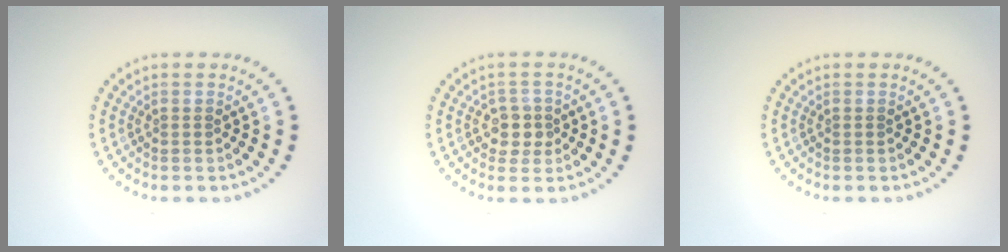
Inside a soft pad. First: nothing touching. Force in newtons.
{"total": 2.2, "press": 2.0, "slide": 0.8}
{"total": 0.0}